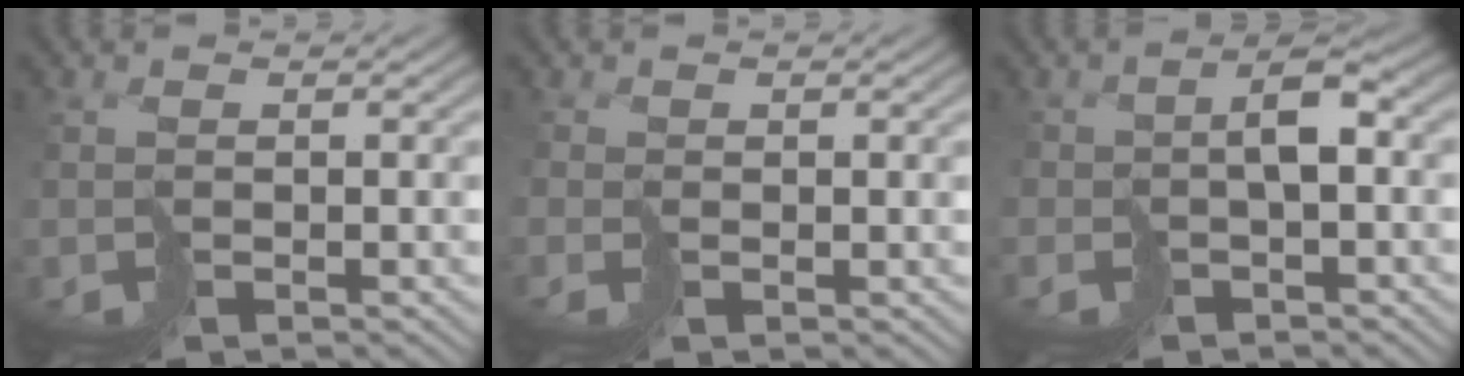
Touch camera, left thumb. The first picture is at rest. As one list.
[{"total": 1.0, "force": [0.4, -0.1, -0.9], "torque": [0.020, 0.001, 0.007]}, {"total": 3.5, "force": [-0.9, 2.3, 2.5], "torque": [-0.027, 0.009, -0.018]}]